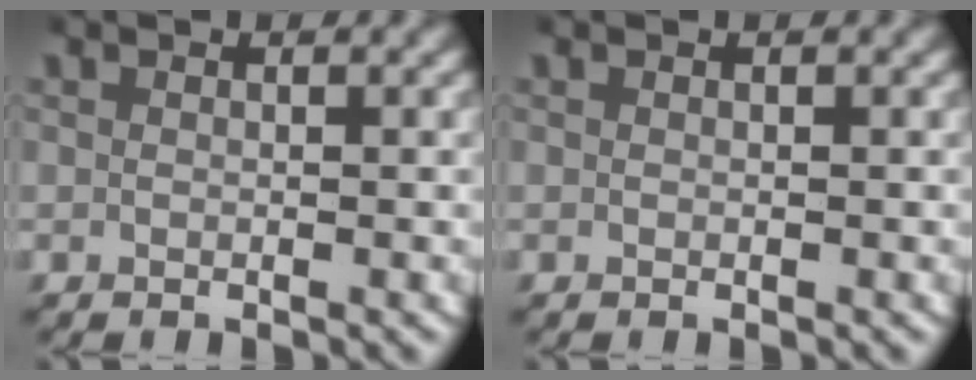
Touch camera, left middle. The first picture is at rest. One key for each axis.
{"total": 0.0}